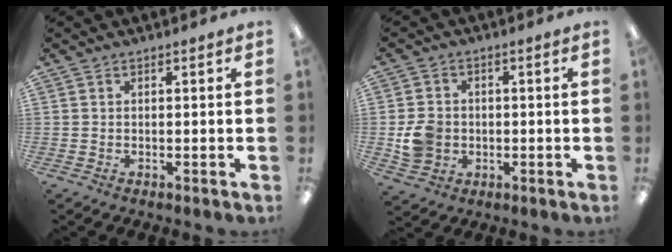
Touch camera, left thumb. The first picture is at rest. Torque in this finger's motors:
{"motor_torque": [-0.02, 0.04, 0.41, -0.40, 0.04]}